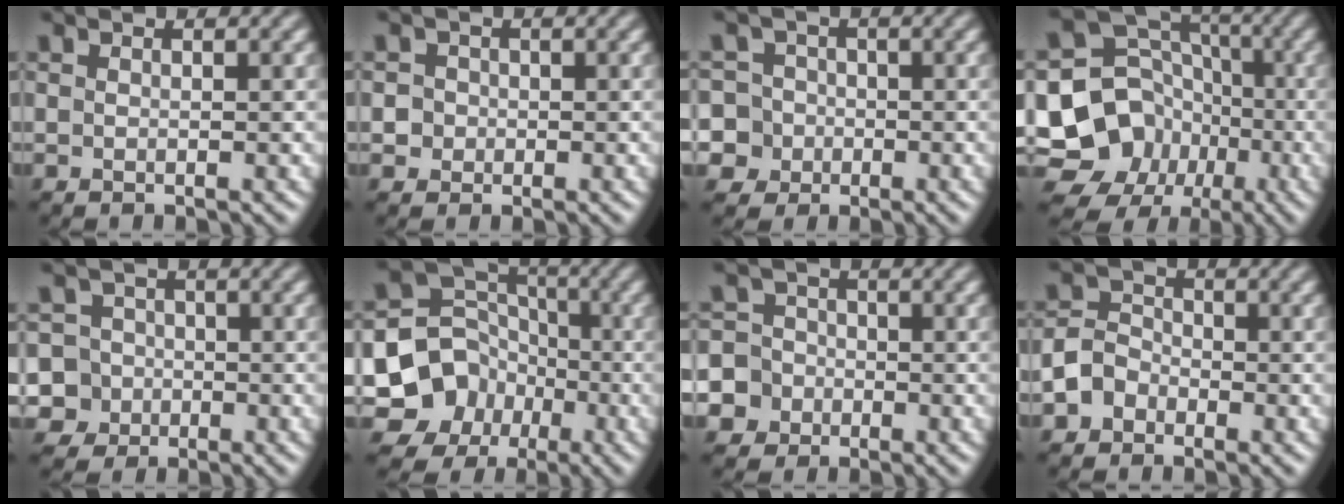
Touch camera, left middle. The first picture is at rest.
{"total": 2.1, "force": [0.2, 2.0, 0.6], "torque": [0.010, 0.012, 0.001]}
{"total": 7.2, "force": [-1.5, 6.8, 2.0], "torque": [-0.034, 0.023, -0.064]}
{"total": 13.9, "force": [-5.4, 12.1, 4.2], "torque": [-0.095, -0.022, -0.110]}
{"total": 7.2, "force": [-1.9, 6.7, 1.9], "torque": [-0.032, 0.019, -0.068]}
{"total": 10.0, "force": [-3.7, 8.9, 2.8], "torque": [-0.049, -0.006, -0.089]}
{"total": 7.8, "force": [-3.2, 7.0, 1.5], "torque": [-0.037, -0.002, -0.091]}
{"total": 3.1, "force": [-1.7, 2.4, 0.9], "torque": [-0.008, 0.006, -0.044]}